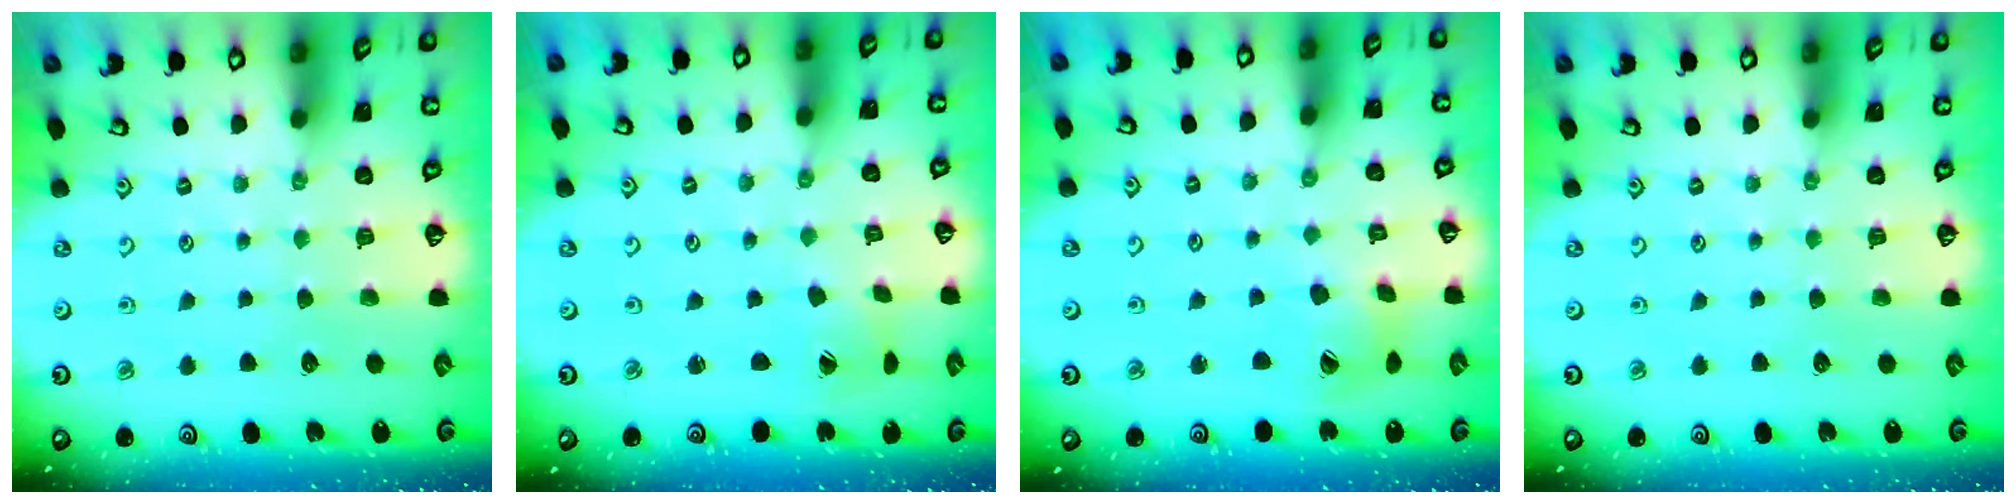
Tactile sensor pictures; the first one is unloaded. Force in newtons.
{"total": 2.2, "press": 2.2, "slide": 0.1}
{"total": 8.1, "press": 8.0, "slide": 1.1}
{"total": 0.0}